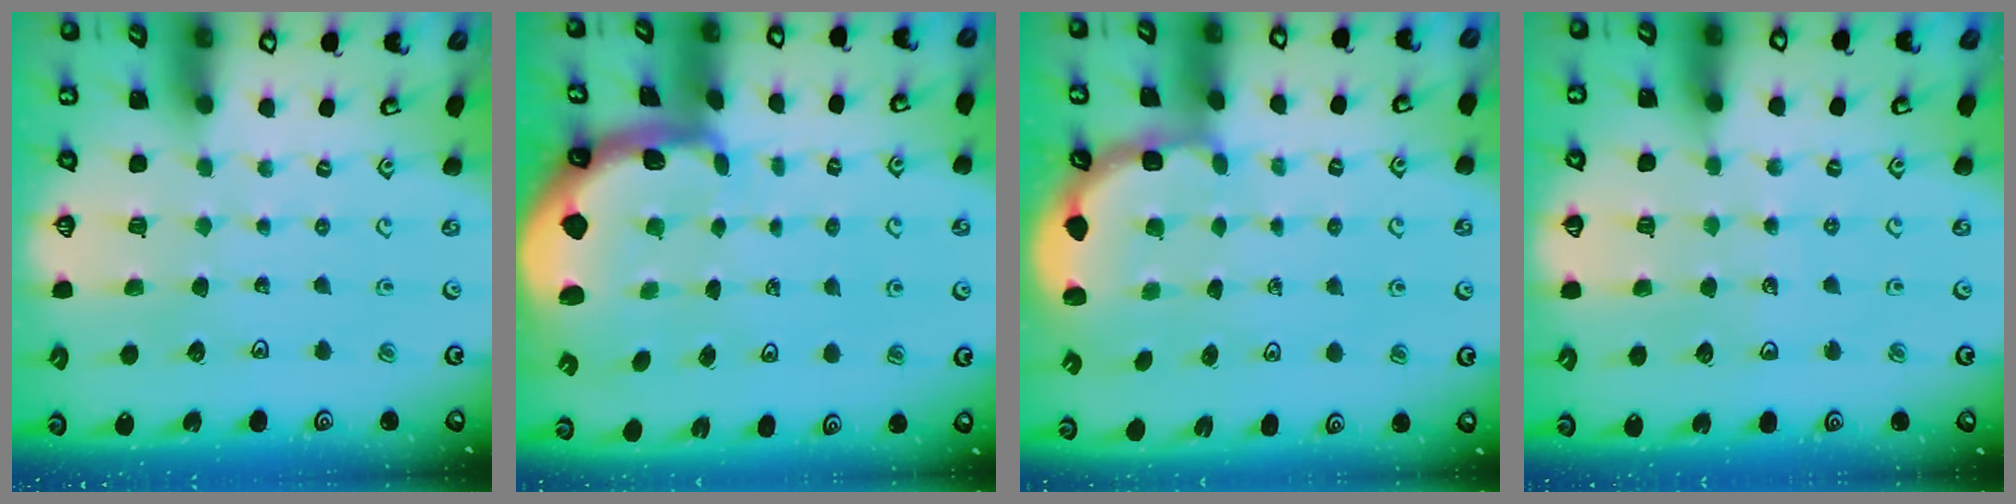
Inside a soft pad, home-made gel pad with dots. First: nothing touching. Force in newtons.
{"total": 1.7, "press": 1.6, "slide": 0.4}
{"total": 2.7, "press": 2.3, "slide": 1.4}
{"total": 5.0, "press": 4.7, "slide": 1.6}